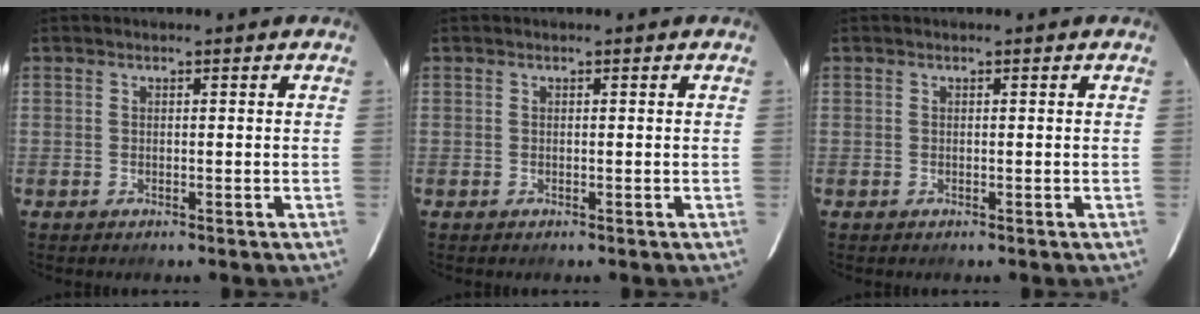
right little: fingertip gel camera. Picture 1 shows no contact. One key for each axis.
{"total": 0.0}
{"total": 0.0}